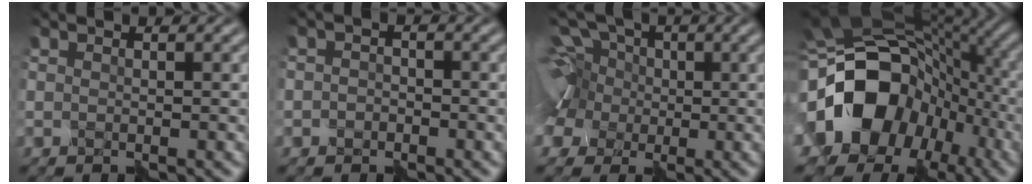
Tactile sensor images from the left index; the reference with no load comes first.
{"total": 1.0, "force": [-0.8, 0.7, 0.1], "torque": [0.001, 0.001, -0.017]}
{"total": 10.9, "force": [2.3, 8.7, 6.2], "torque": [-0.127, 0.029, -0.018]}
{"total": 18.6, "force": [-4.1, 14.7, 10.6], "torque": [-0.173, -0.016, -0.079]}